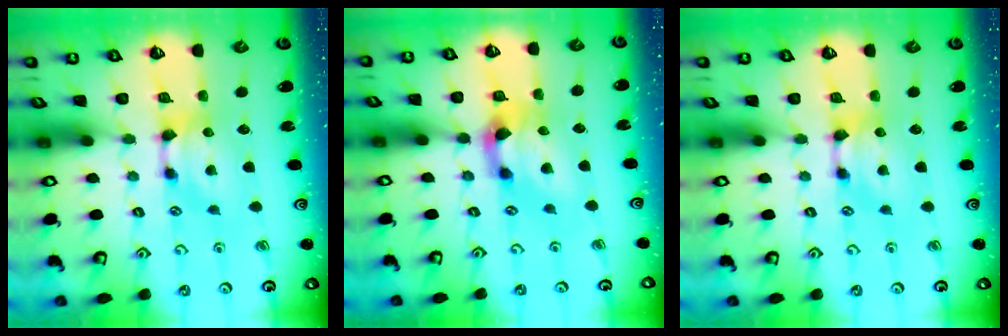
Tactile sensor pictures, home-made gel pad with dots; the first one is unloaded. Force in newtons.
{"total": 3.0, "press": 2.4, "slide": 1.8}
{"total": 0.0}